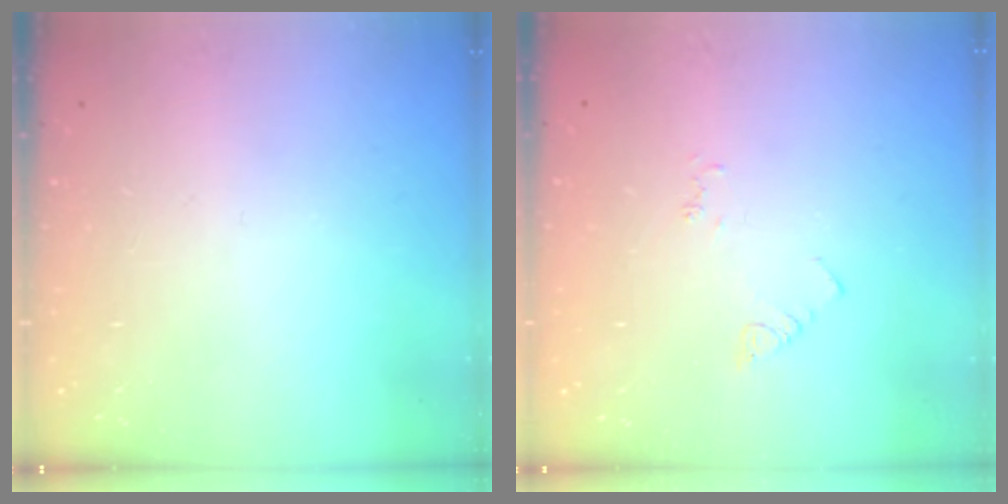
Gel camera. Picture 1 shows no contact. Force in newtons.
{"total": 3.3, "press": 3.3, "slide": 0.6}